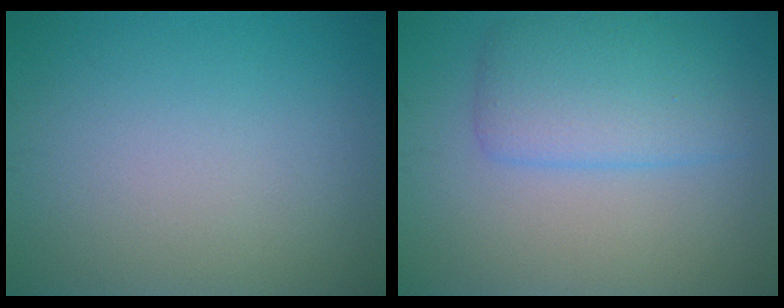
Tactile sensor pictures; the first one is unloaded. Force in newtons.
{"total": 4.8, "press": 4.8, "slide": 0.2}